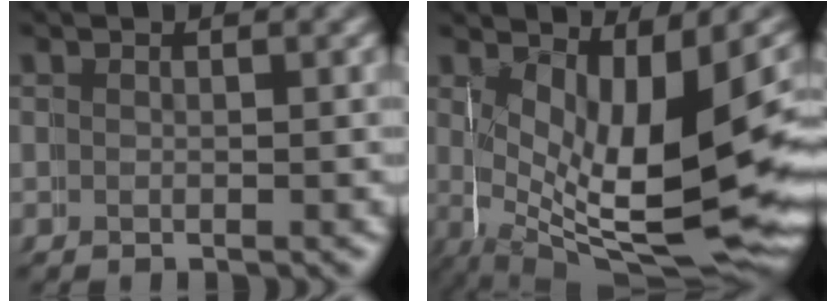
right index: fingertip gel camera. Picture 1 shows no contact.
{"total": 12.8, "force": [-0.6, 6.1, 11.2], "torque": [-0.188, -0.046, 0.015]}